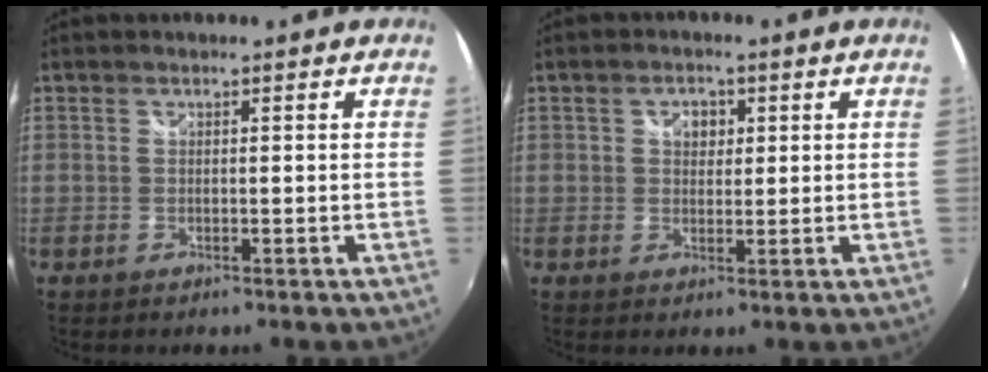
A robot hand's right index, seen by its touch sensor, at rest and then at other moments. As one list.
[{"total": 3.1, "force": [0.9, 2.5, 1.6], "torque": [-0.018, 0.007, 0.013]}]